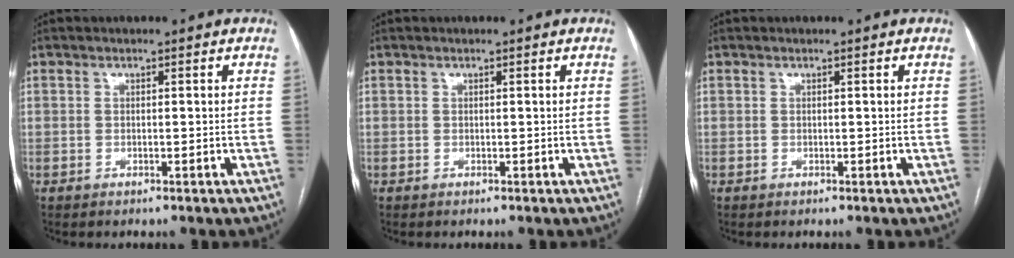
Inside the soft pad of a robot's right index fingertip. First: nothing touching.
{"total": 0.0}
{"total": 0.0}